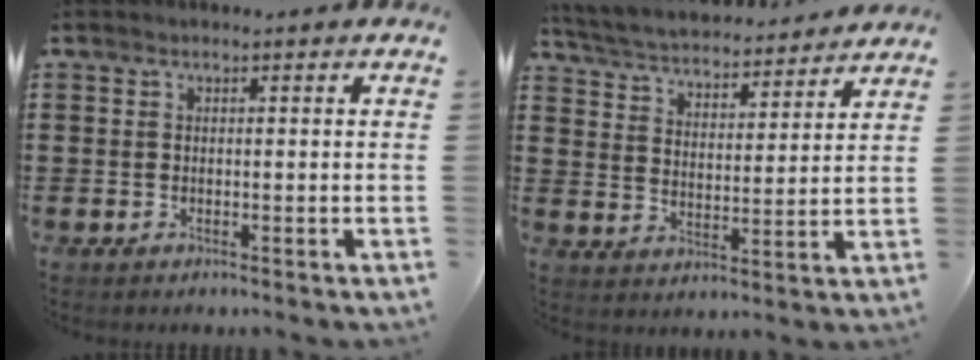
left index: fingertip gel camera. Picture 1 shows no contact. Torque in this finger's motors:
{"motor_torque": [2.14, 0.00, 0.29, 0.17]}